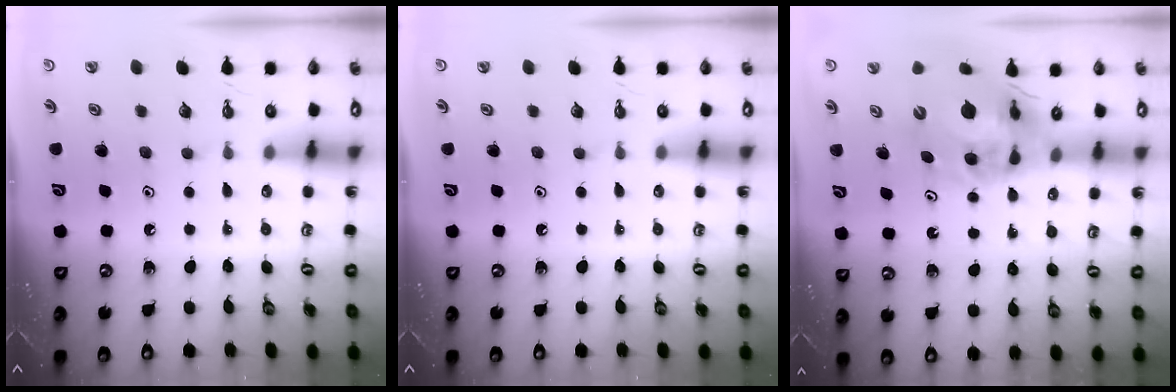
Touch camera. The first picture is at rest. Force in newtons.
{"total": 0.0}
{"total": 16.1, "press": 16.0, "slide": 1.6}